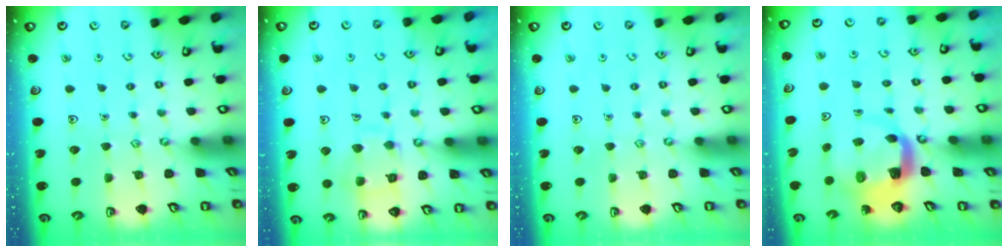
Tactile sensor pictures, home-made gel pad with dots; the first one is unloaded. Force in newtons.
{"total": 10.6, "press": 10.6, "slide": 1.0}
{"total": 0.0}
{"total": 5.6, "press": 5.5, "slide": 0.9}